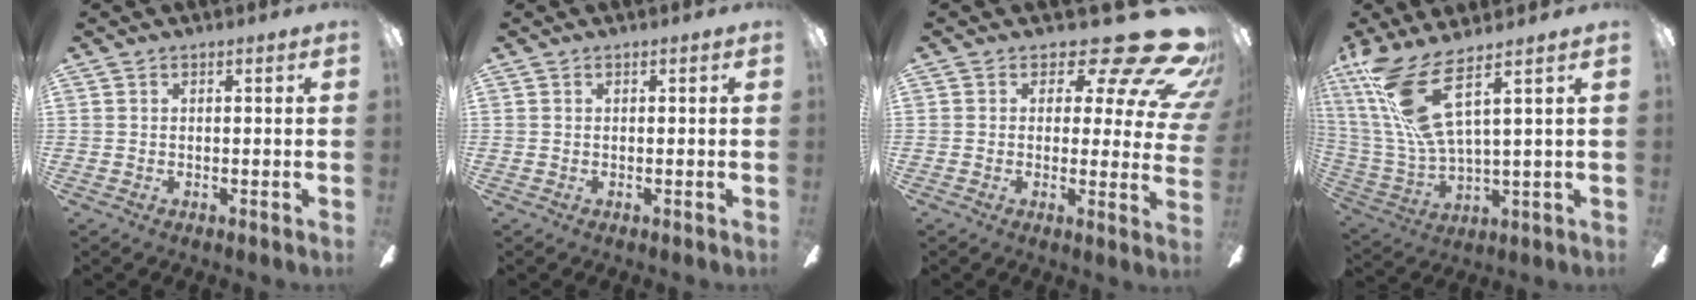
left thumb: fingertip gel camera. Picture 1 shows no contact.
{"total": 0.0}
{"total": 16.7, "force": [11.0, 6.1, 11.0], "torque": [-0.143, -0.083, 0.180]}
{"total": 16.1, "force": [8.0, 4.1, 13.4], "torque": [-0.294, -0.025, 0.135]}